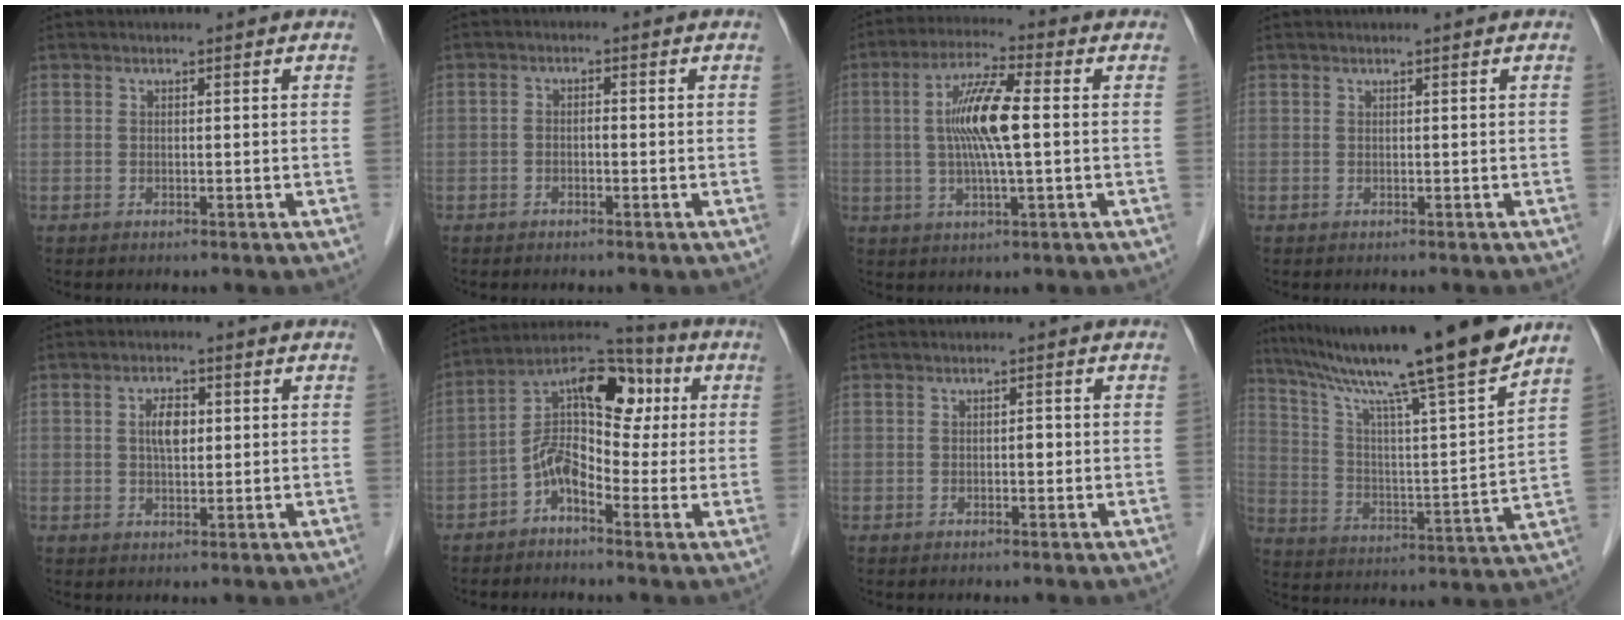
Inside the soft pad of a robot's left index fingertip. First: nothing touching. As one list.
[{"total": 1.3, "force": [-0.4, 0.7, 1.0], "torque": [-0.019, 0.009, -0.010]}, {"total": 9.5, "force": [0.5, 1.0, 9.4], "torque": [-0.189, 0.005, 0.003]}, {"total": 0.7, "force": [-0.6, 0.0, 0.4], "torque": [-0.002, 0.001, -0.005]}, {"total": 3.4, "force": [0.7, 1.7, 2.8], "torque": [-0.061, 0.008, 0.011]}, {"total": 11.0, "force": [0.0, 6.0, 9.2], "torque": [-0.165, 0.055, -0.013]}, {"total": 0.9, "force": [-0.1, 0.5, 0.7], "torque": [-0.011, 0.003, -0.005]}, {"total": 20.8, "force": [16.9, -1.4, 12.1], "torque": [-0.201, -0.015, 0.263]}]